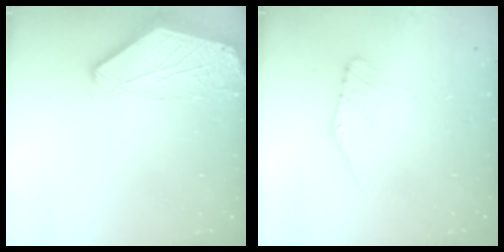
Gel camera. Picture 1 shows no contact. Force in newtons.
{"total": 2.7, "press": 2.7, "slide": 0.1}